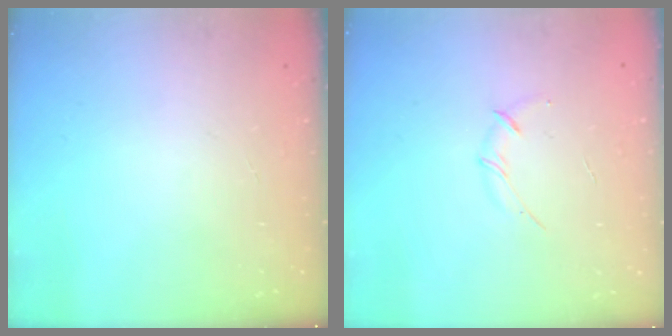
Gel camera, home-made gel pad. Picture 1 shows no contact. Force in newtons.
{"total": 3.4, "press": 3.3, "slide": 0.8}